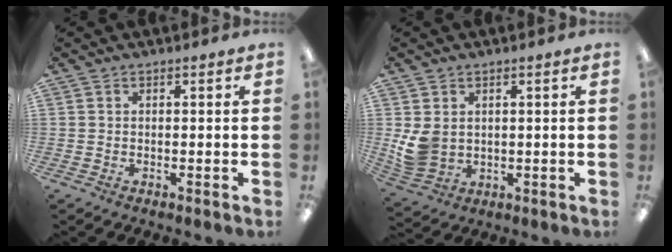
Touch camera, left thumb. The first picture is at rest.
{"total": 6.4, "force": [1.5, 5.0, 3.6], "torque": [-0.082, -0.003, 0.031]}